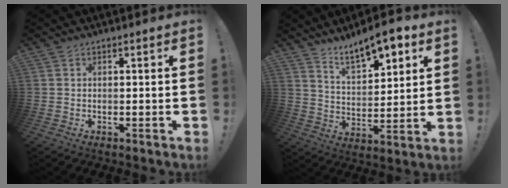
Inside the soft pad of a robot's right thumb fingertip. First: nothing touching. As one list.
[{"total": 11.8, "force": [9.0, 4.3, 6.3], "torque": [-0.100, -0.058, 0.160]}]